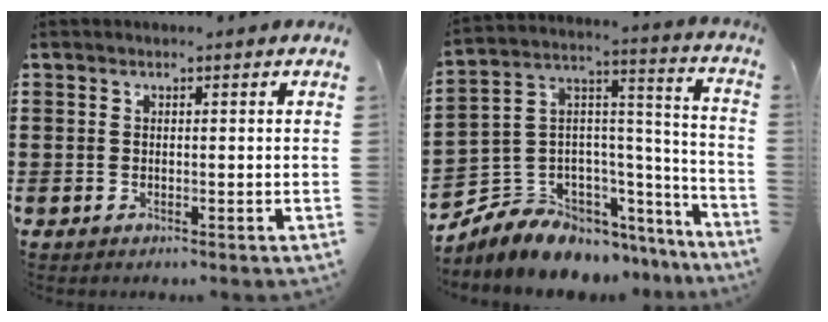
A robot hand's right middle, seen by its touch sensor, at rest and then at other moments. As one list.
[{"total": 6.7, "force": [-5.3, 4.1, 0.7], "torque": [-0.042, -0.015, -0.105]}]